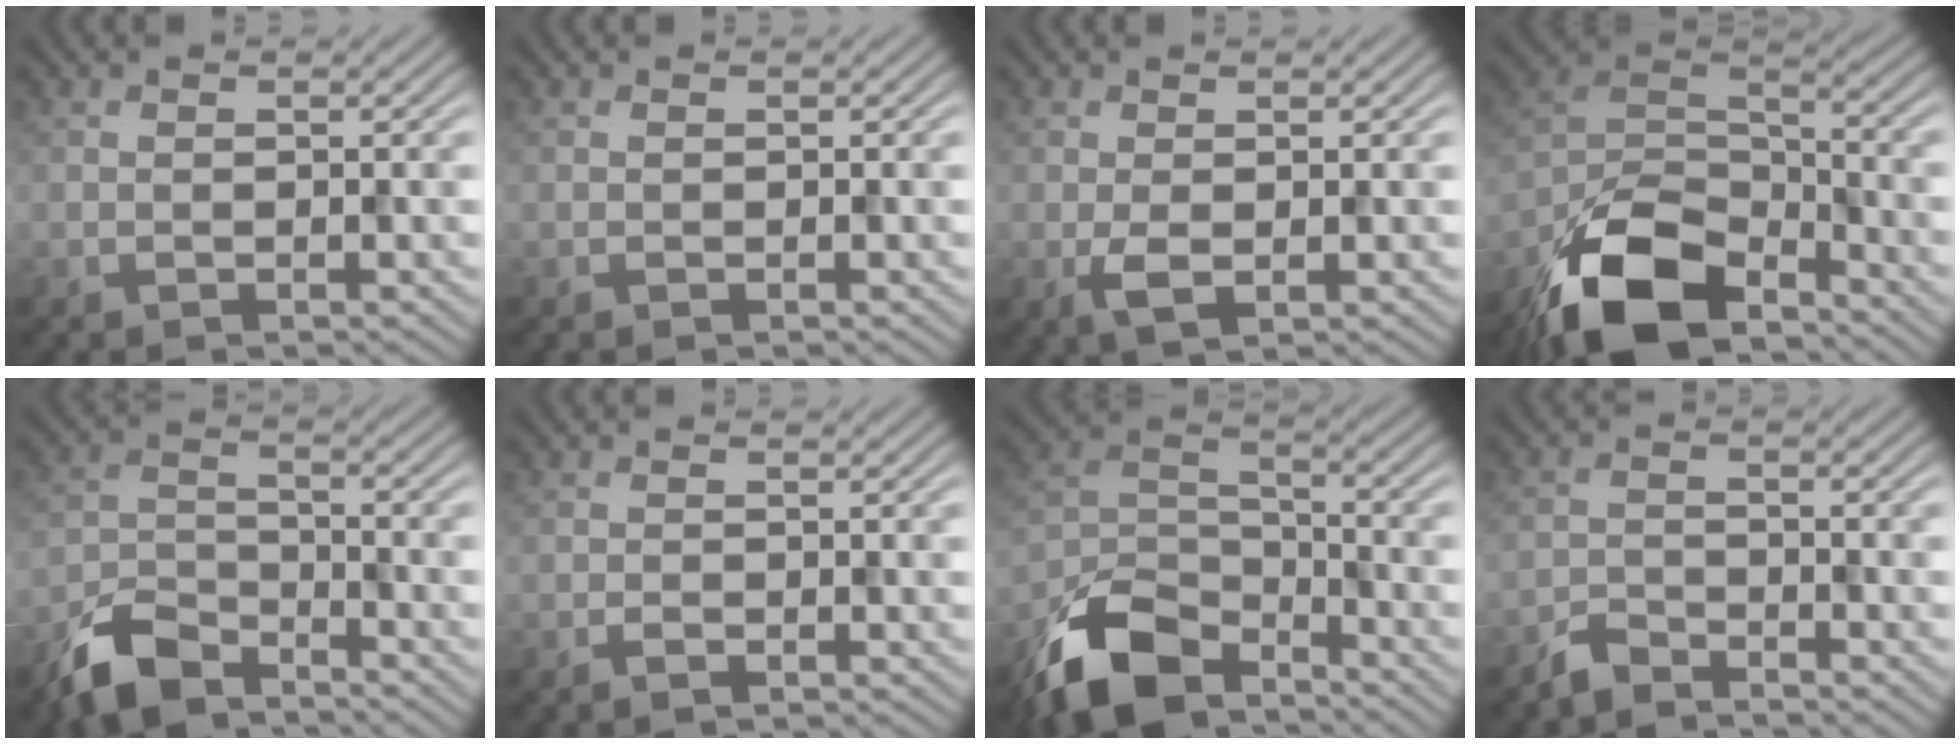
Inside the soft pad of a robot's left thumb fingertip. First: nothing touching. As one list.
[{"total": 0.0}, {"total": 2.3, "force": [-0.2, 1.2, 2.0], "torque": [-0.047, -0.004, -0.004]}, {"total": 13.8, "force": [-9.4, 6.0, 8.1], "torque": [-0.173, -0.013, -0.191]}, {"total": 6.9, "force": [-5.7, 2.6, 3.1], "torque": [-0.064, -0.008, -0.130]}, {"total": 0.9, "force": [-0.6, 0.3, 0.6], "torque": [-0.014, -0.001, -0.010]}, {"total": 11.9, "force": [-9.0, 5.0, 6.0], "torque": [-0.129, -0.007, -0.190]}, {"total": 2.7, "force": [-2.5, 0.6, 0.8], "torque": [-0.017, -0.001, -0.060]}]